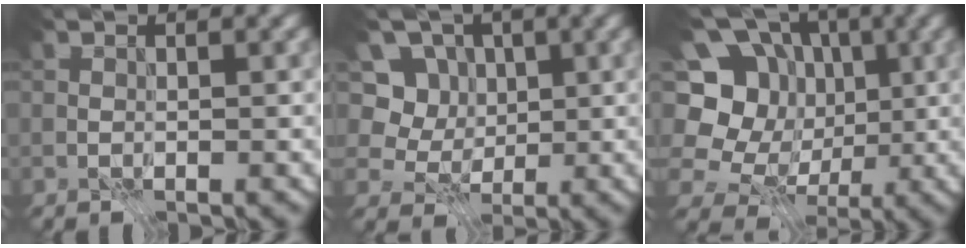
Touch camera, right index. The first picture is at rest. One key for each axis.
{"total": 7.7, "fx": 2.6, "fy": 6.6, "fz": 3.0, "tx": -0.043, "ty": 0.007, "tz": 0.024}
{"total": 12.8, "fx": 1.1, "fy": 11.3, "fz": 6.0, "tx": -0.140, "ty": 0.030, "tz": 0.000}